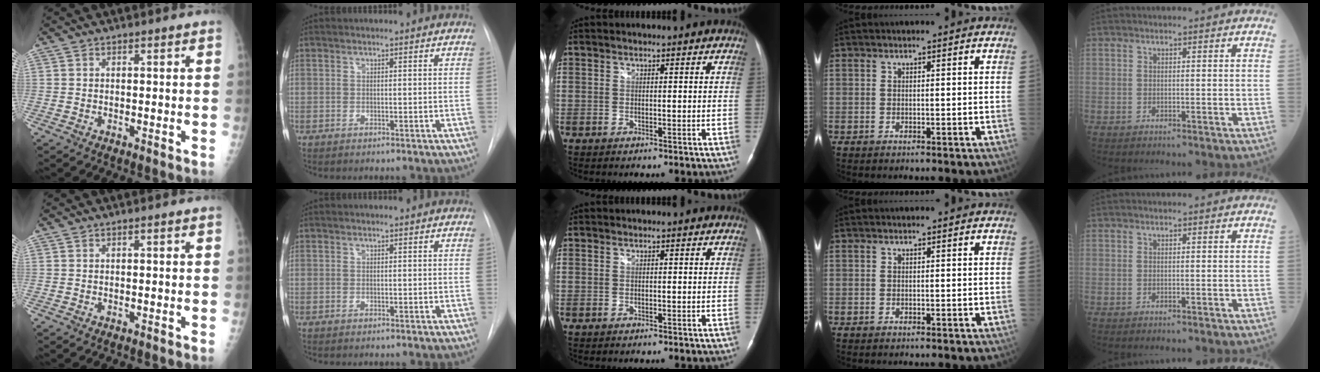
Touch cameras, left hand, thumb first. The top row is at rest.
{}